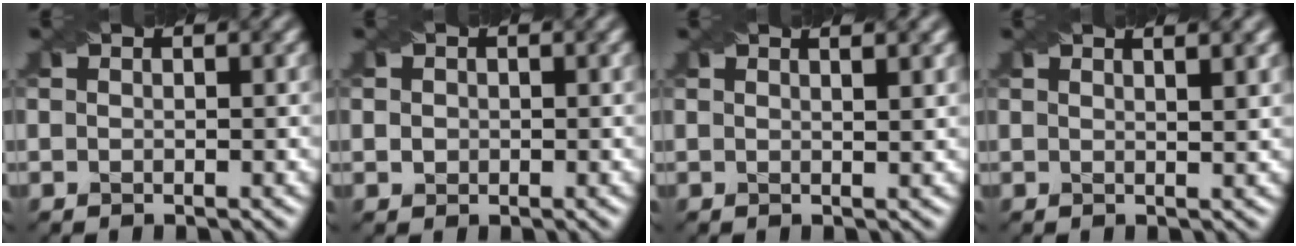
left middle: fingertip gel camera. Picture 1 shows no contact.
{"total": 1.1, "force": [0.2, 1.0, 0.4], "torque": [-0.007, 0.000, 0.003]}
{"total": 2.8, "force": [1.7, 1.0, 2.0], "torque": [-0.007, 0.009, -0.001]}
{"total": 3.4, "force": [2.0, 1.2, 2.5], "torque": [-0.007, 0.013, -0.001]}